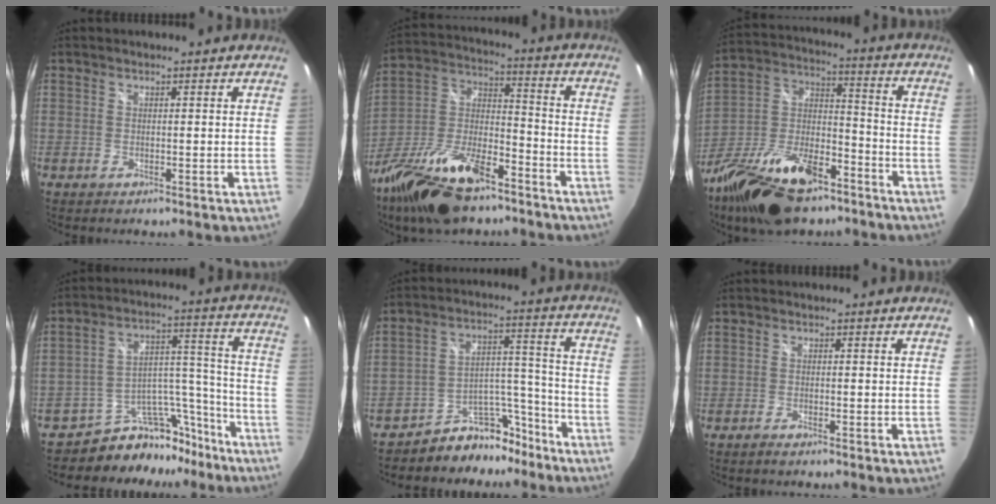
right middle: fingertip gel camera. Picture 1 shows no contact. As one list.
[{"total": 21.5, "force": [-14.0, 8.8, 13.7], "torque": [-0.281, -0.010, -0.248]}, {"total": 23.3, "force": [-14.7, 10.6, 14.6], "torque": [-0.295, -0.005, -0.252]}, {"total": 14.0, "force": [-12.1, 6.6, 2.3], "torque": [-0.028, 0.076, -0.180]}, {"total": 11.2, "force": [-9.2, 5.9, 2.2], "torque": [-0.022, 0.071, -0.133]}, {"total": 1.7, "force": [-1.4, 0.4, 0.9], "torque": [-0.020, -0.002, -0.027]}]